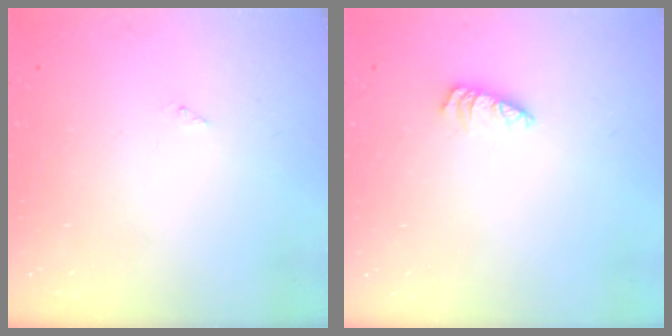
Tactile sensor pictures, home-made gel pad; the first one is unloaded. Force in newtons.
{"total": 1.1, "press": 1.1, "slide": 0.1}